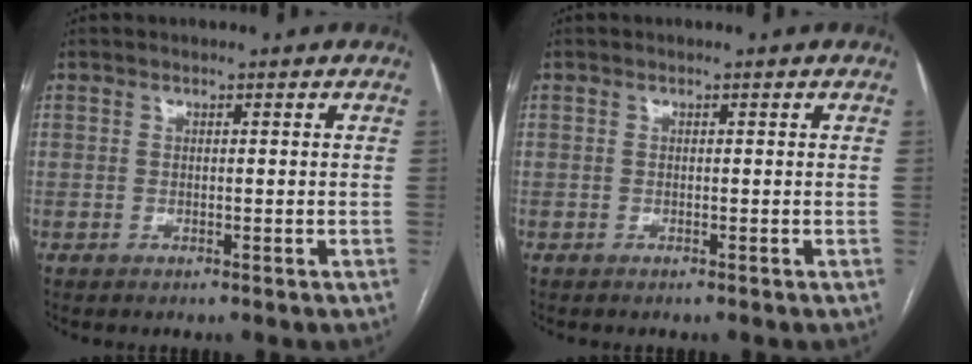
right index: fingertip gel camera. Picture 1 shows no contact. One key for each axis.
{"total": 0.0}